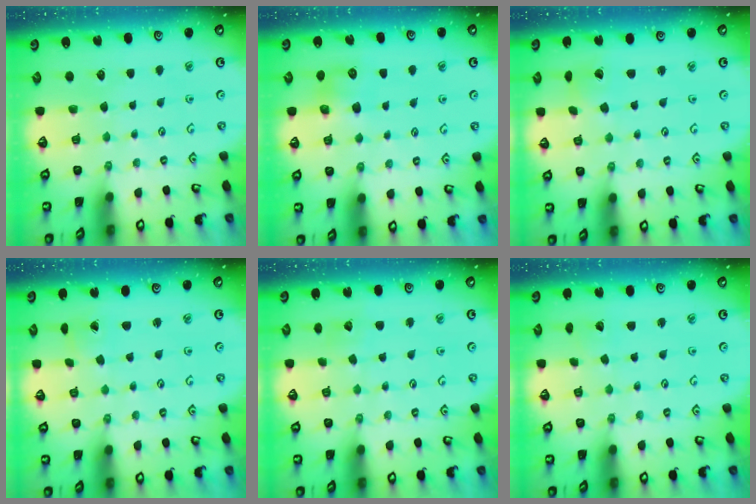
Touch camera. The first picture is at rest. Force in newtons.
{"total": 6.5, "press": 6.5, "slide": 0.5}
{"total": 2.5, "press": 2.5, "slide": 0.4}
{"total": 0.0}
{"total": 3.1, "press": 3.0, "slide": 0.5}
{"total": 0.9, "press": 0.9, "slide": 0.1}